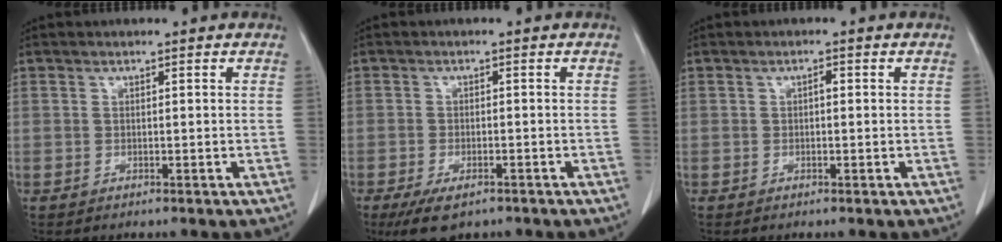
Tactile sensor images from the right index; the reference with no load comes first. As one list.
[{"total": 5.6, "force": [-3.9, 2.2, 3.3], "torque": [-0.060, -0.009, -0.062]}, {"total": 0.8, "force": [0.0, 0.3, 0.7], "torque": [-0.012, 0.003, 0.000]}]